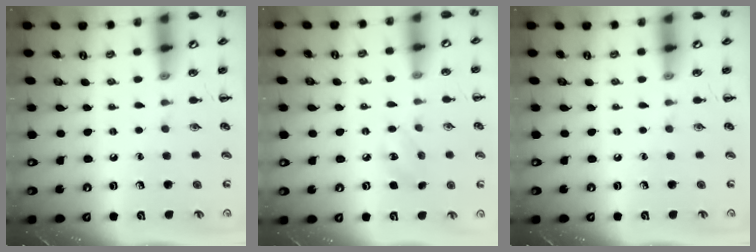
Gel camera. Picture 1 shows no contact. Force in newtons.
{"total": 6.9, "press": 6.6, "slide": 2.0}
{"total": 0.0}